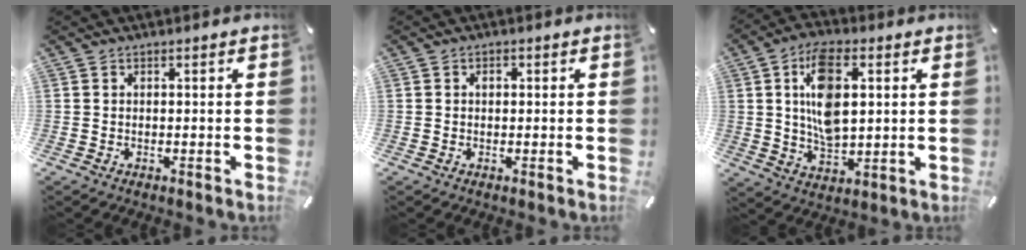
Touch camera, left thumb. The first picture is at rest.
{"total": 1.1, "force": [0.1, 0.8, 0.7], "torque": [-0.008, 0.002, -0.001]}
{"total": 12.8, "force": [2.9, 7.2, 10.1], "torque": [-0.184, -0.001, 0.048]}